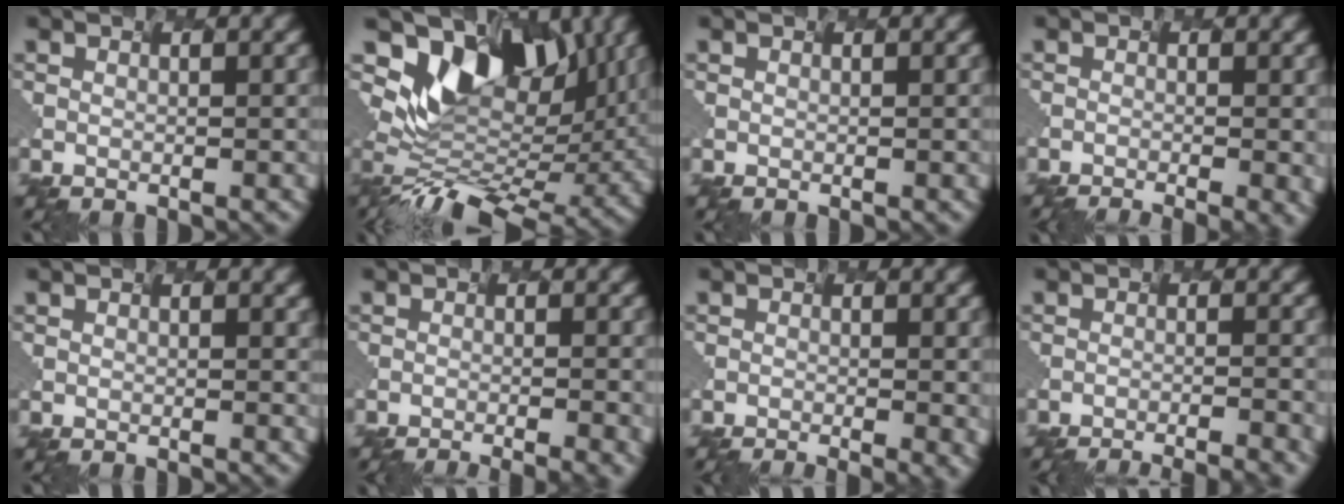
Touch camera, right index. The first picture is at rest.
{"total": 7.0, "force": [1.8, 4.5, 5.0], "torque": [-0.082, -0.014, 0.047]}
{"total": 0.0}
{"total": 5.0, "force": [-1.6, 1.8, 4.4], "torque": [-0.026, -0.006, 0.000]}
{"total": 0.5, "force": [0.0, -0.3, -0.5], "torque": [0.002, -0.004, 0.006]}
{"total": 5.5, "force": [-2.4, 2.0, 4.6], "torque": [-0.028, 0.002, -0.012]}
{"total": 4.5, "force": [-1.3, 1.6, 4.0], "torque": [-0.024, -0.005, 0.001]}
{"total": 6.4, "force": [-4.7, 1.6, 4.1], "torque": [-0.026, 0.007, -0.043]}